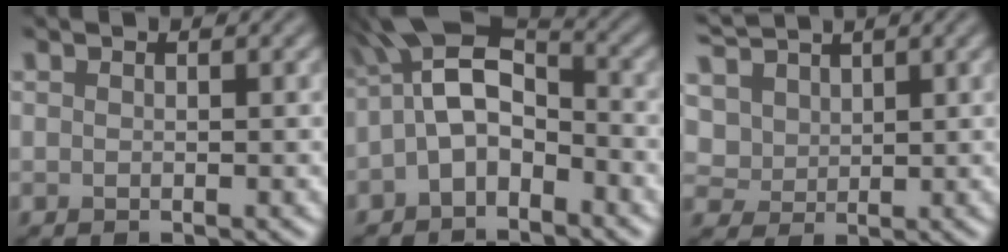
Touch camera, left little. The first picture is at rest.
{"total": 6.1, "force": [-1.5, 3.3, 5.0], "torque": [-0.084, 0.020, -0.042]}
{"total": 6.8, "force": [3.5, 4.8, 3.5], "torque": [-0.105, 0.018, 0.059]}